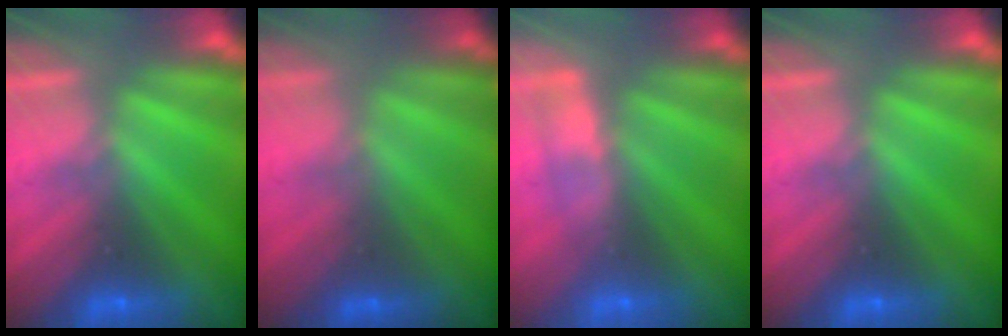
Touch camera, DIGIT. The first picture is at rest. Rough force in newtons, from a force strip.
{"total": 1.3}
{"total": 3.0}
{"total": 0.0}